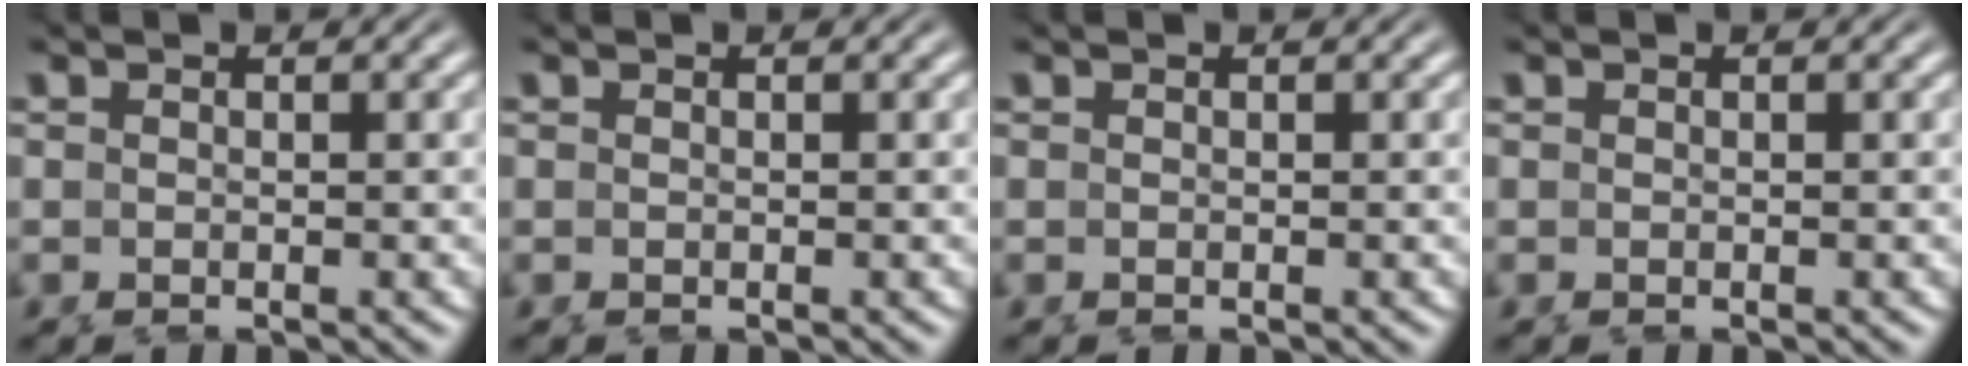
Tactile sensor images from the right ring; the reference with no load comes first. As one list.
[{"total": 0.0}, {"total": 0.0}, {"total": 0.0}]